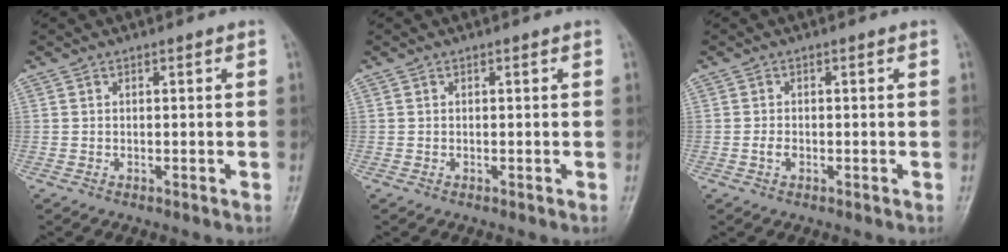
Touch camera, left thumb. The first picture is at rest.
{"total": 0.0}
{"total": 1.5, "force": [-0.5, 0.9, 1.0], "torque": [-0.020, 0.002, -0.011]}